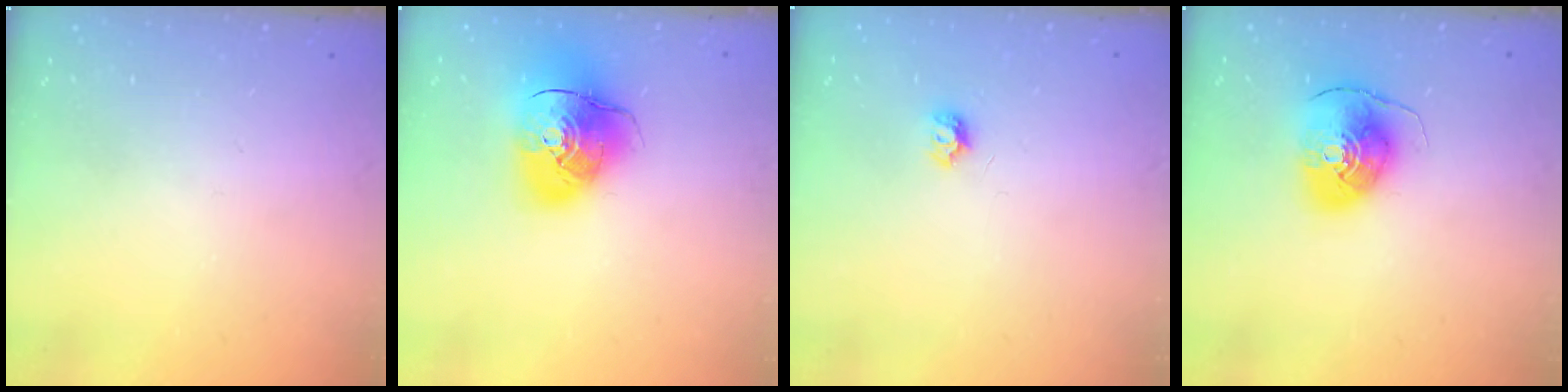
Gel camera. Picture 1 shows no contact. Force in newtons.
{"total": 14.0, "press": 13.8, "slide": 2.4}
{"total": 5.3, "press": 5.2, "slide": 0.4}
{"total": 10.2, "press": 10.1, "slide": 1.5}